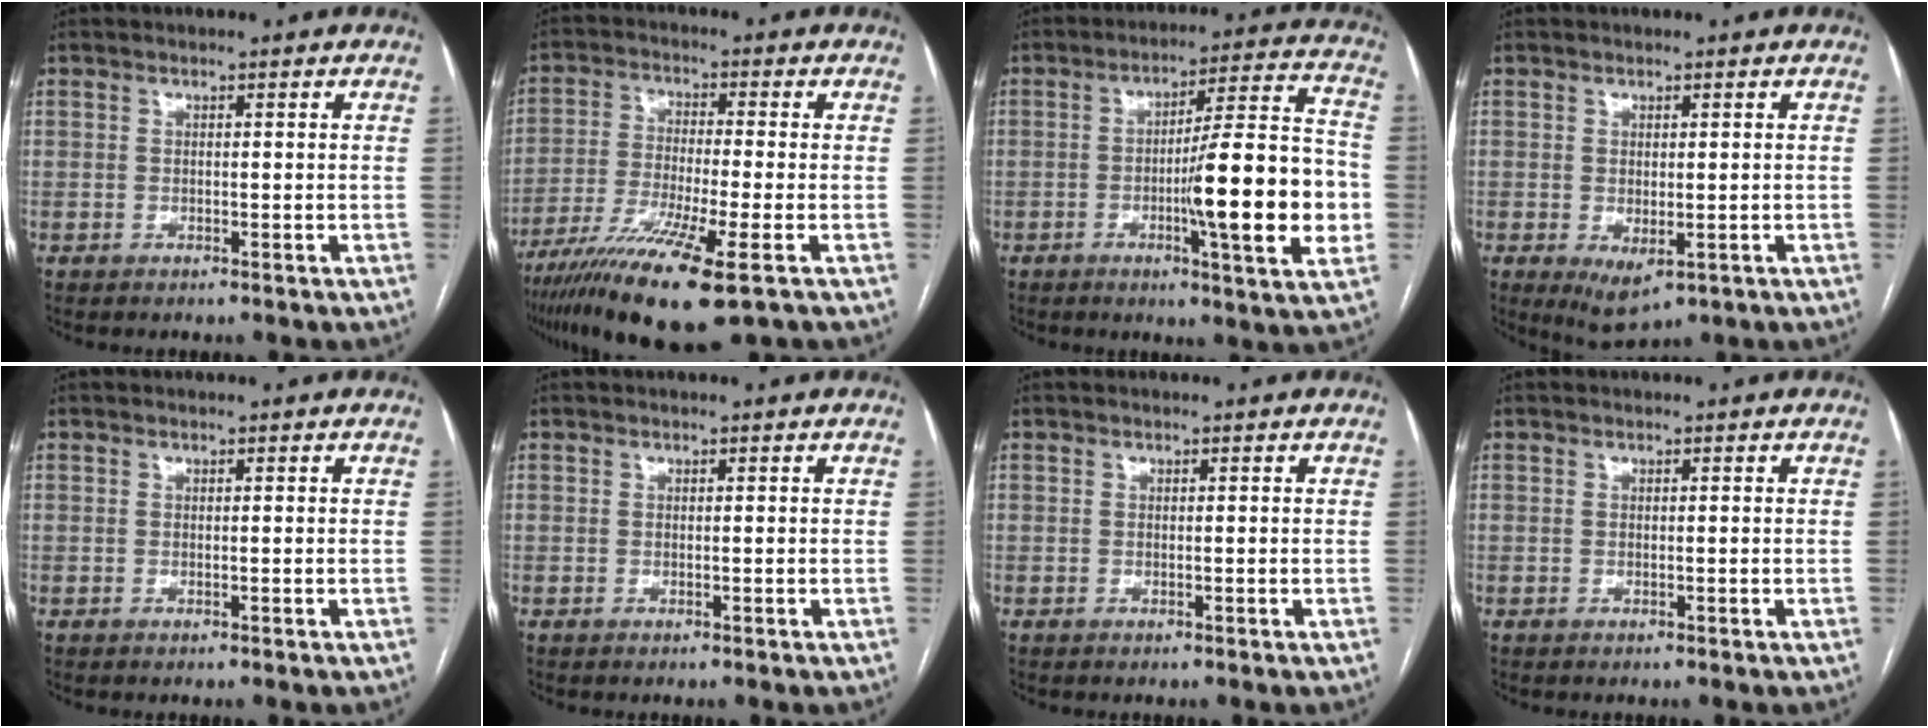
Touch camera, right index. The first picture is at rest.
{"total": 13.7, "force": [-8.3, 0.4, 10.9], "torque": [-0.214, -0.037, -0.147]}
{"total": 17.8, "force": [-3.5, 1.0, 17.4], "torque": [-0.246, 0.003, -0.051]}
{"total": 4.4, "force": [-1.5, 2.2, 3.5], "torque": [-0.053, -0.012, -0.006]}
{"total": 0.0}
{"total": 0.0}
{"total": 0.0}
{"total": 0.0}